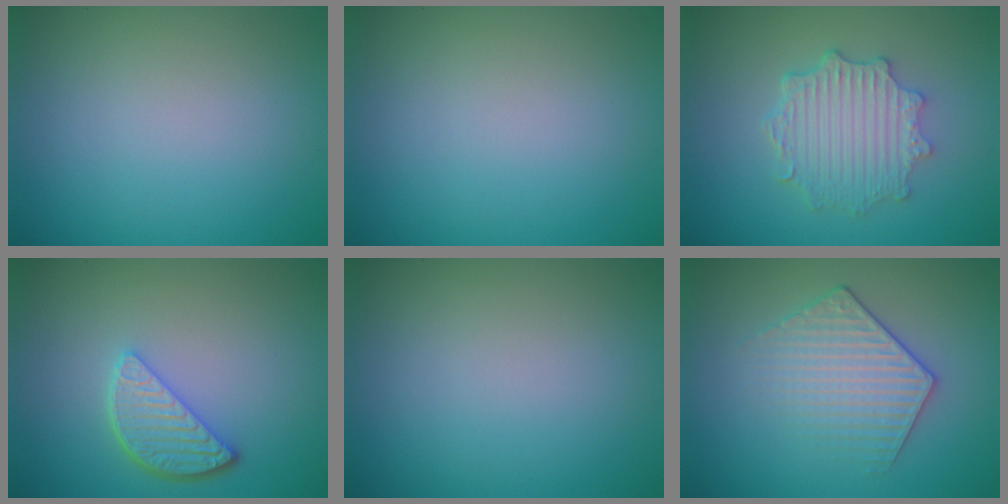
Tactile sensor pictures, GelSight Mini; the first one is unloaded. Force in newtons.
{"total": 0.0}
{"total": 4.6, "press": 3.7, "slide": 2.7}
{"total": 3.5, "press": 2.9, "slide": 2.0}
{"total": 0.0}
{"total": 3.6, "press": 3.2, "slide": 1.6}